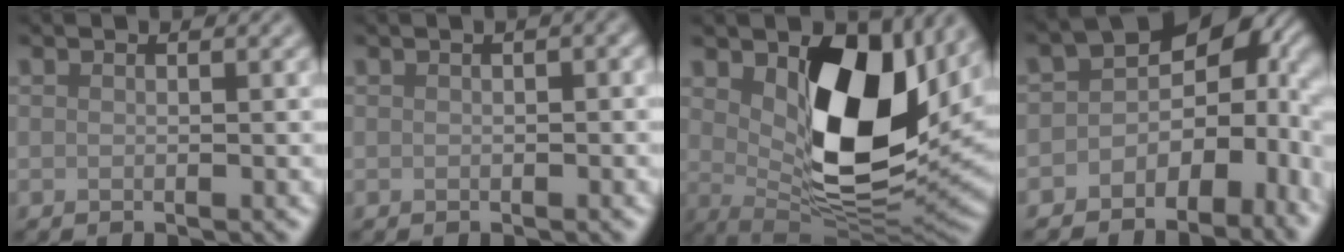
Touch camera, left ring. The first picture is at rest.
{"total": 0.9, "force": [0.1, 0.6, 0.6], "torque": [-0.008, 0.001, 0.002]}
{"total": 11.6, "force": [3.3, 5.8, 9.5], "torque": [-0.147, -0.019, 0.068]}
{"total": 10.0, "force": [-1.5, 7.4, 6.6], "torque": [-0.064, 0.009, -0.030]}